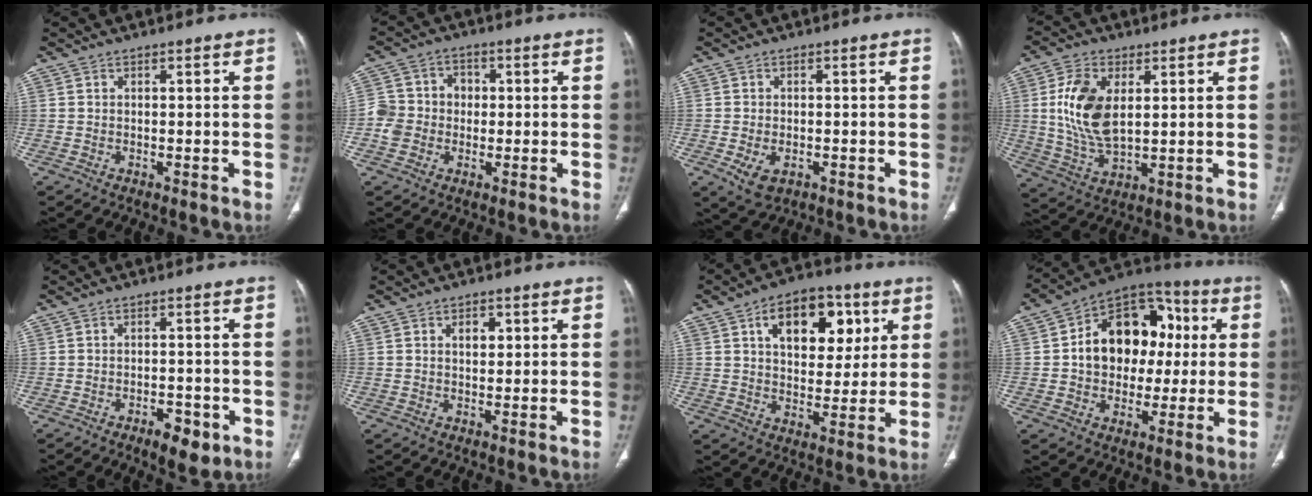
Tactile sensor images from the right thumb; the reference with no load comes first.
{"total": 7.5, "force": [-0.9, 6.9, 2.7], "torque": [-0.027, 0.026, -0.024]}
{"total": 4.7, "force": [-1.6, 3.0, 3.2], "torque": [-0.058, 0.001, -0.017]}
{"total": 12.5, "force": [2.5, 6.9, 10.2], "torque": [-0.202, -0.013, 0.054]}
{"total": 5.6, "force": [-2.8, 2.6, 4.0], "torque": [-0.047, 0.010, -0.036]}
{"total": 2.8, "force": [0.9, 1.9, 1.9], "torque": [-0.017, -0.001, 0.013]}
{"total": 15.8, "force": [5.8, 9.6, 11.1], "torque": [-0.118, -0.004, 0.090]}
{"total": 18.3, "force": [1.7, 13.6, 12.1], "torque": [-0.131, 0.030, 0.020]}